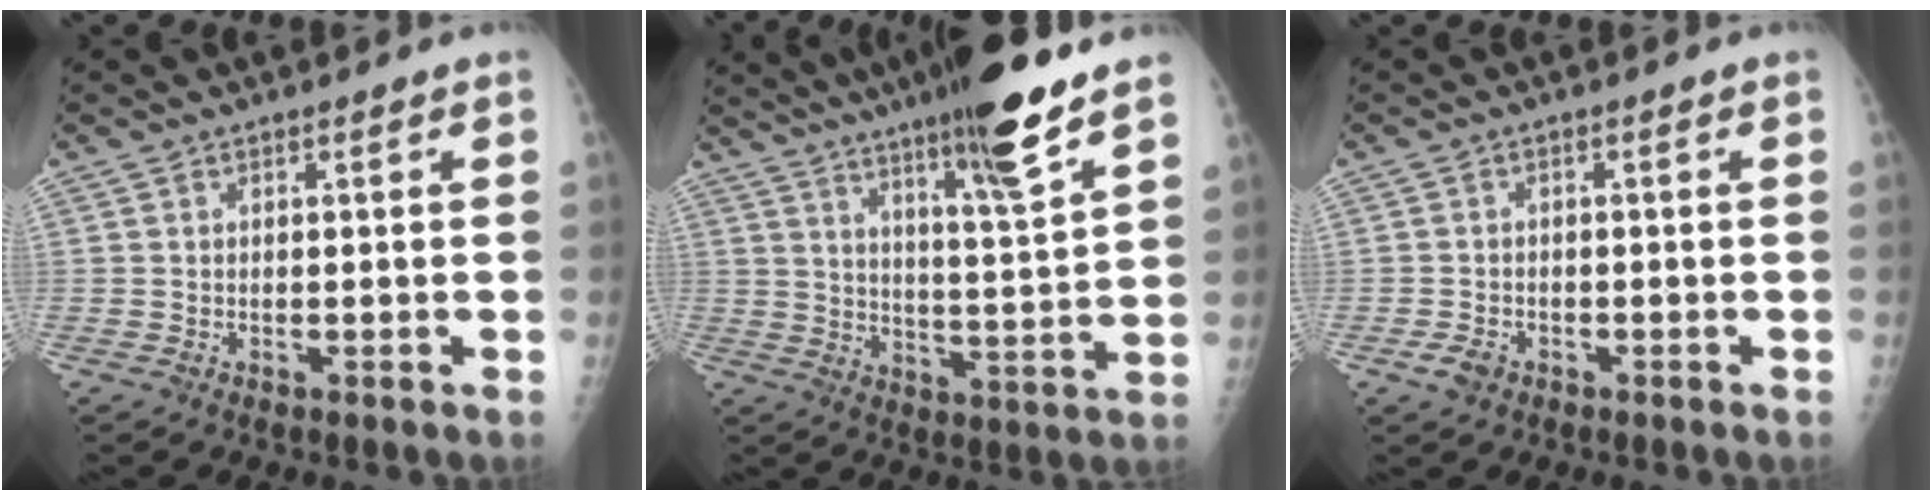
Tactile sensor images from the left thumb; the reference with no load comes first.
{"total": 15.0, "force": [10.2, 0.9, 11.0], "torque": [-0.169, -0.057, 0.161]}
{"total": 2.7, "force": [-1.5, 1.9, 1.2], "torque": [-0.019, 0.005, -0.023]}